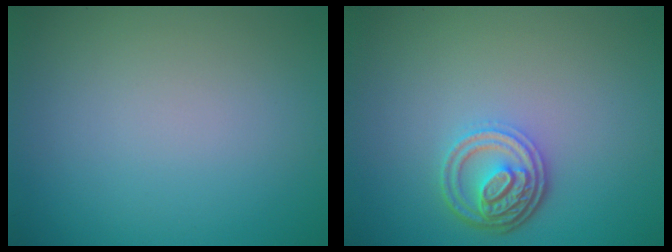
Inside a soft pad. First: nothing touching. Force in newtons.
{"total": 3.9, "press": 3.1, "slide": 2.4}